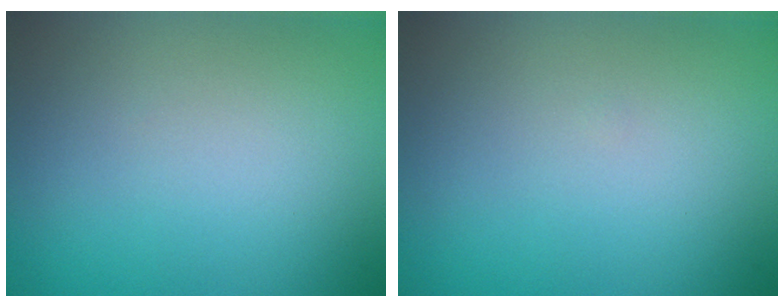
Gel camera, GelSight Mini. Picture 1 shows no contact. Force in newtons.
{"total": 0.0}